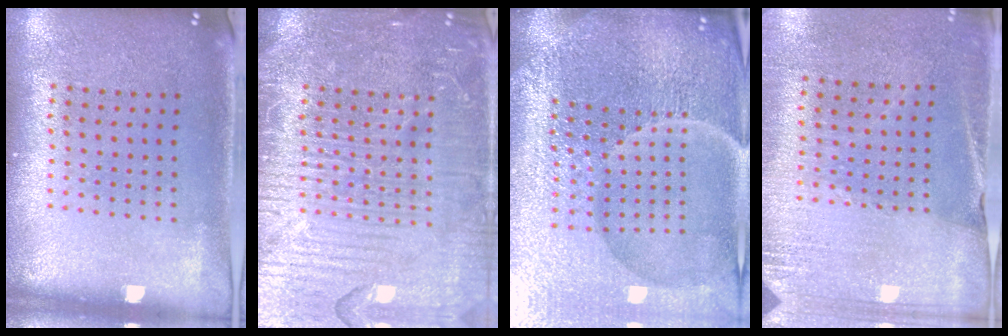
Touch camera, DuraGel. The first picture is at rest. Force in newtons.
{"total": 7.2, "press": 7.1, "slide": 0.8}
{"total": 7.0, "press": 6.2, "slide": 3.3}
{"total": 2.6, "press": 2.5, "slide": 0.8}